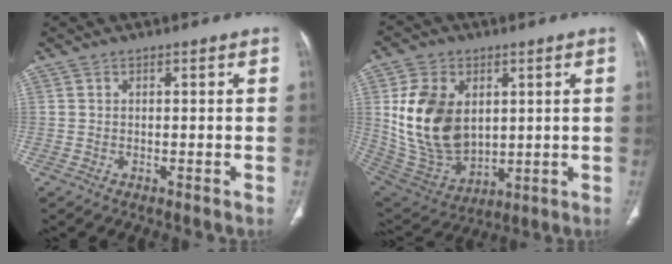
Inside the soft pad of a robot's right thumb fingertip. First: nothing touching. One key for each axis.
{"total": 18.1, "fx": 3.2, "fy": 12.4, "fz": 12.7, "tx": -0.217, "ty": -0.019, "tz": 0.084}